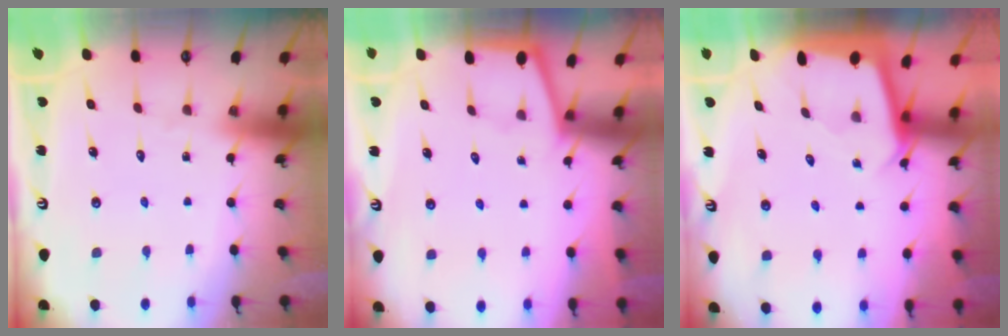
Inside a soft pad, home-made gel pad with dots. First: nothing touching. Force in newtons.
{"total": 1.3, "press": 1.2, "slide": 0.2}
{"total": 2.2, "press": 2.1, "slide": 0.3}